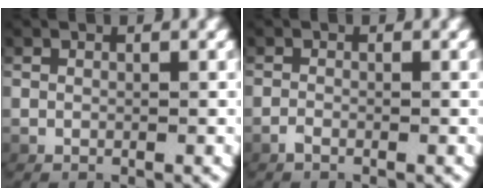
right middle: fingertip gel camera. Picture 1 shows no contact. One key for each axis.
{"total": 0.7, "fx": -0.6, "fy": 0.0, "fz": 0.3, "tx": -0.009, "ty": 0.003, "tz": -0.015}